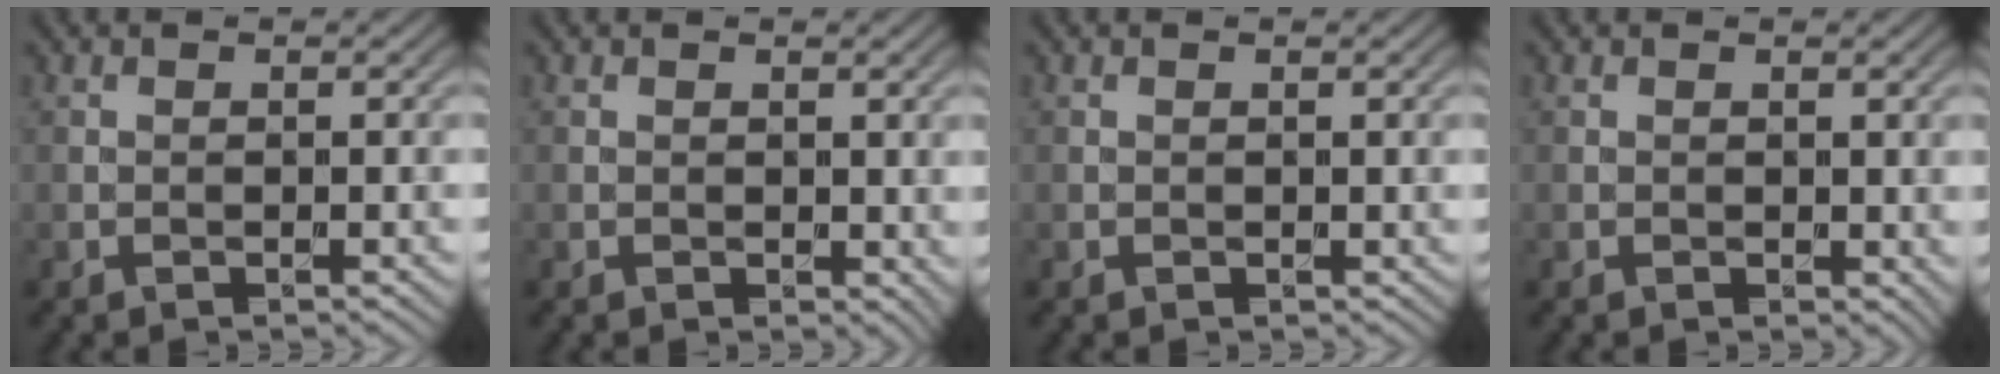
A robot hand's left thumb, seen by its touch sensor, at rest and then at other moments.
{"total": 1.1, "force": [0.3, 0.8, 0.8], "torque": [-0.009, -0.004, 0.007]}
{"total": 0.0}
{"total": 0.9, "force": [0.2, 0.7, 0.6], "torque": [-0.006, -0.004, 0.006]}